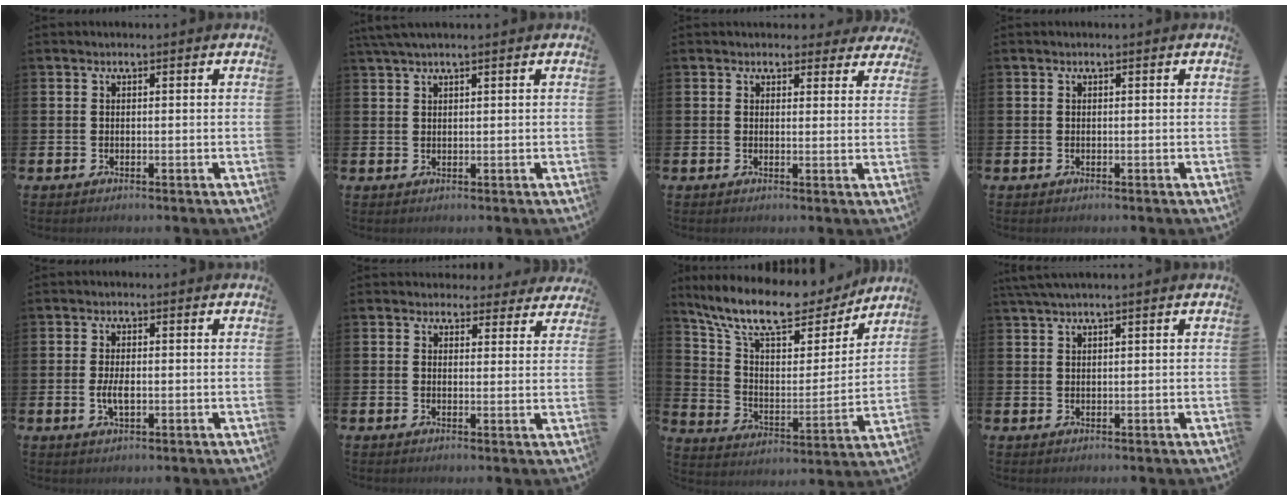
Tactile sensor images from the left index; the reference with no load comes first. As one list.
[{"total": 2.1, "force": [1.7, 0.0, 1.3], "torque": [-0.028, 0.003, 0.031]}, {"total": 2.7, "force": [2.4, 1.2, 0.0], "torque": [0.013, -0.011, 0.039]}, {"total": 0.0}, {"total": 2.9, "force": [-0.3, 1.3, 2.5], "torque": [-0.032, -0.004, -0.009]}, {"total": 3.4, "force": [3.0, 1.6, 0.1], "torque": [0.008, -0.018, 0.049]}, {"total": 13.0, "force": [11.0, 3.8, 5.9], "torque": [-0.147, -0.062, 0.189]}, {"total": 2.0, "force": [1.6, -0.2, 1.2], "torque": [-0.025, 0.003, 0.029]}]